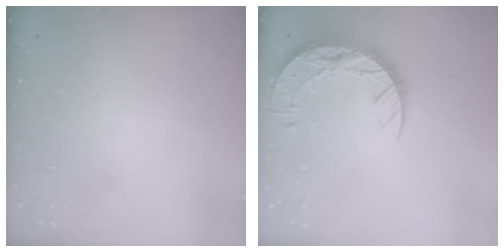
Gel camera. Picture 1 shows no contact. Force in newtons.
{"total": 16.5, "press": 16.4, "slide": 1.2}